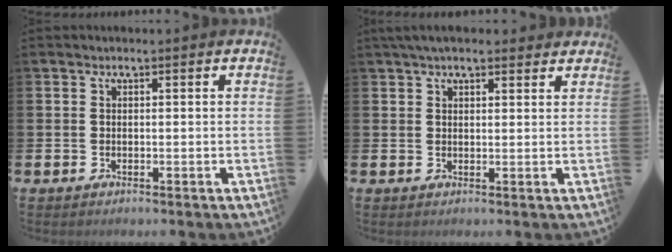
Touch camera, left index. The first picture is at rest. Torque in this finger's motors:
{"motor_torque": [0.87, -1.27, 0.07, 0.03]}